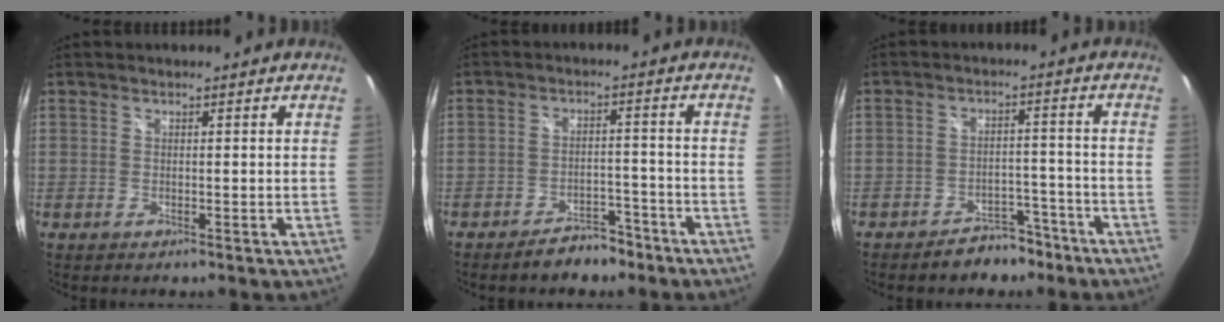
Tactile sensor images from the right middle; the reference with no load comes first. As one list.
[{"total": 6.0, "force": [-4.9, 2.8, 2.0], "torque": [-0.043, 0.017, -0.062]}, {"total": 6.4, "force": [-5.2, 3.5, 1.5], "torque": [-0.032, 0.024, -0.065]}]